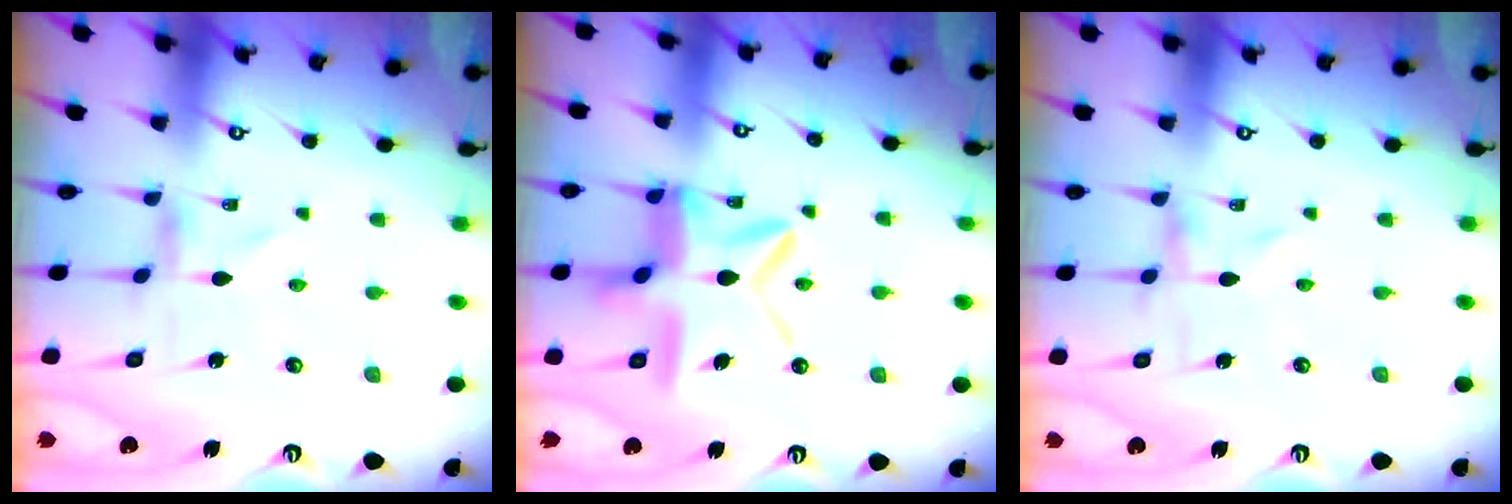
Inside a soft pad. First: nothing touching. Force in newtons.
{"total": 14.9, "press": 14.8, "slide": 1.4}
{"total": 0.0}